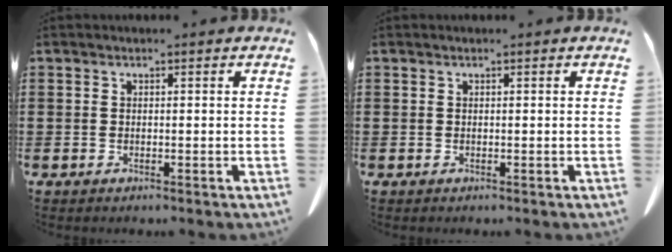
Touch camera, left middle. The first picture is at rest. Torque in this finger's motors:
{"motor_torque": [-0.02, 0.02, 0.00, 0.00]}